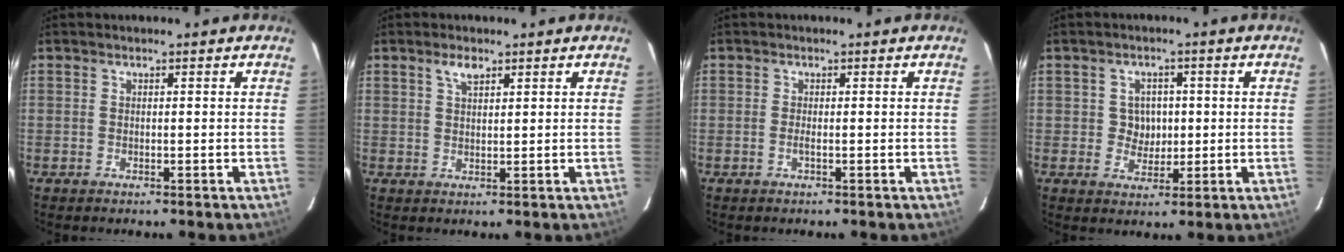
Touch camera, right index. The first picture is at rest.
{"total": 2.6, "force": [1.7, 1.1, 1.6], "torque": [-0.030, 0.006, 0.031]}
{"total": 0.8, "force": [-0.2, -0.1, 0.8], "torque": [-0.015, 0.000, -0.006]}
{"total": 4.2, "force": [0.2, 4.0, 1.5], "torque": [-0.026, 0.011, 0.007]}